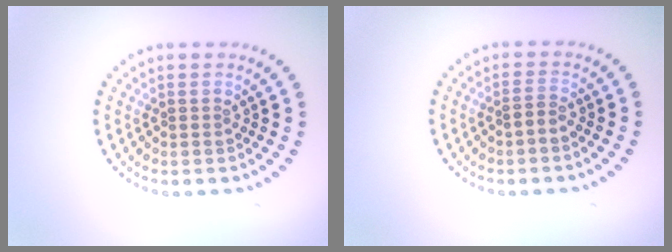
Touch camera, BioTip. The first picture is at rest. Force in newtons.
{"total": 1.0, "press": 0.8, "slide": 0.5}